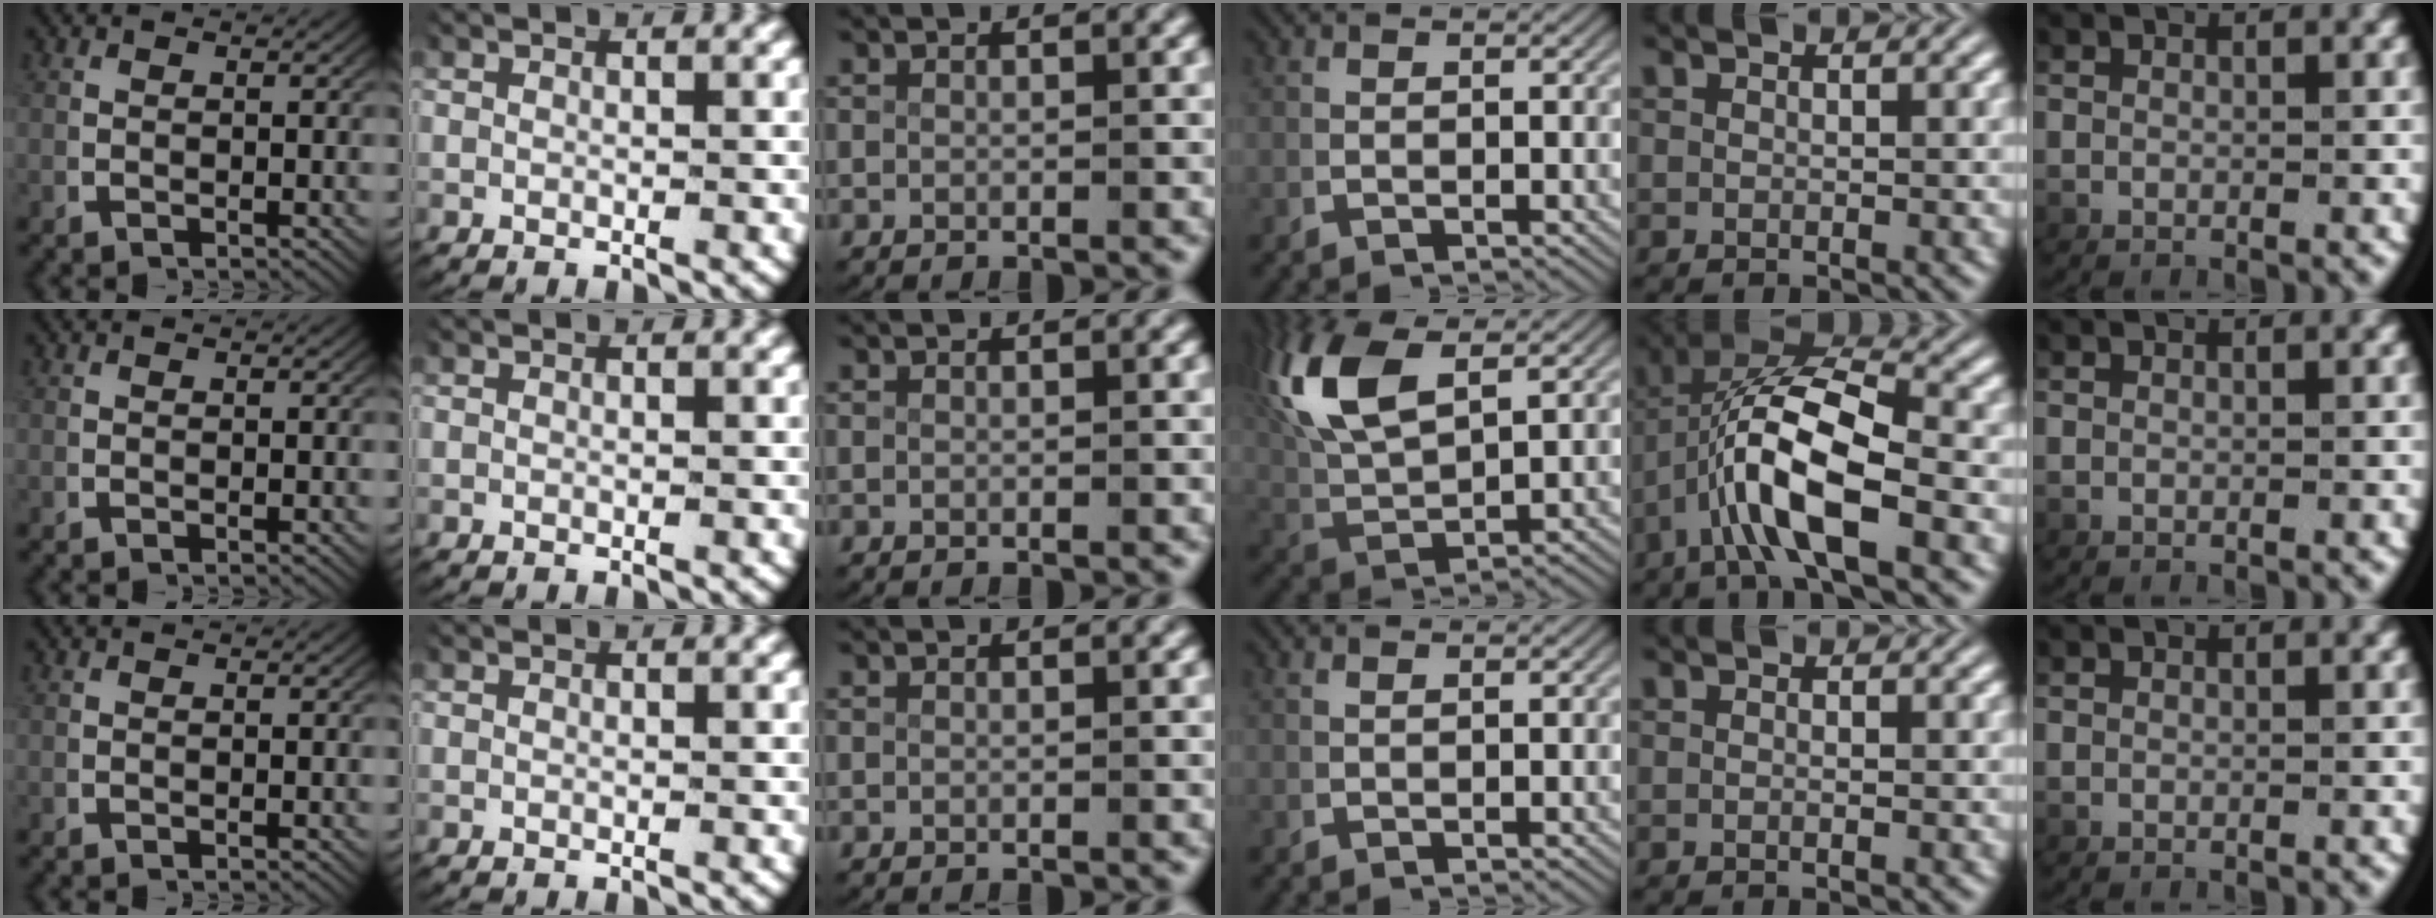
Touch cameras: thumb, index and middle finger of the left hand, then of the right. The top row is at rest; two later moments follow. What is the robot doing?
{"motion": "lift_and_place", "object": "scissors"}